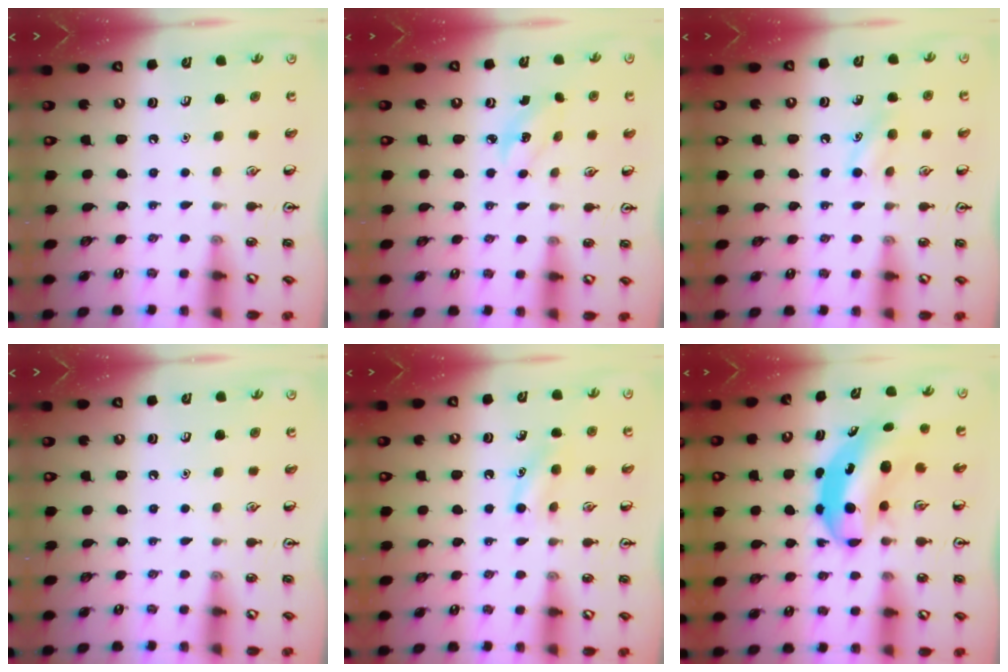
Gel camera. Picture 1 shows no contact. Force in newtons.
{"total": 2.7, "press": 2.6, "slide": 0.7}
{"total": 7.7, "press": 7.5, "slide": 1.7}
{"total": 0.0}
{"total": 8.3, "press": 8.1, "slide": 1.5}
{"total": 7.2, "press": 7.0, "slide": 1.9}